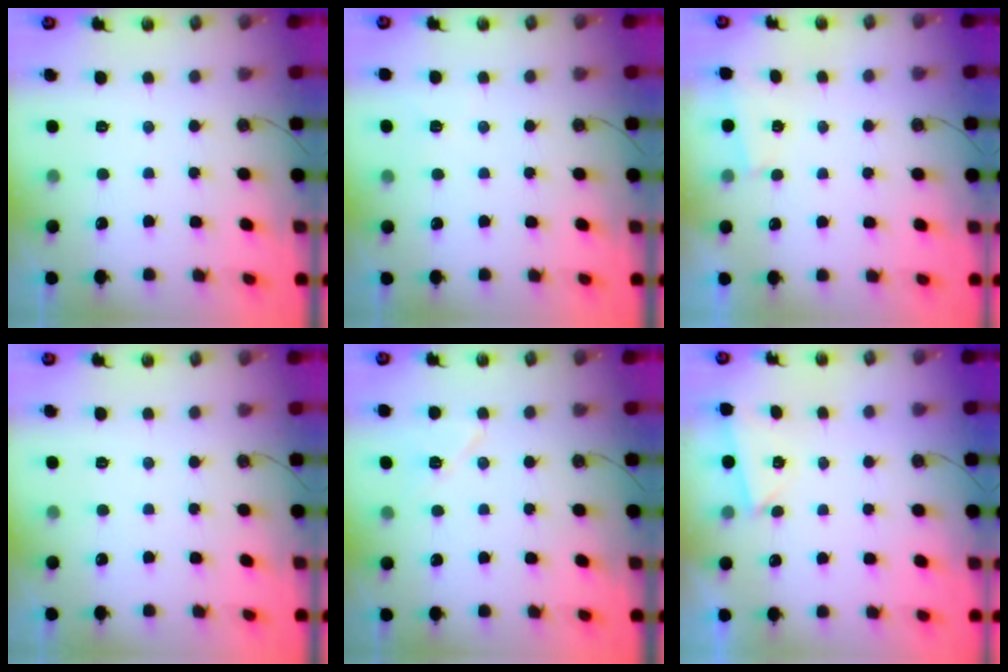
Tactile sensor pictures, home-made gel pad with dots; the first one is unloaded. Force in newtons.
{"total": 3.0, "press": 2.1, "slide": 2.2}
{"total": 1.1, "press": 1.0, "slide": 0.3}
{"total": 0.0}
{"total": 7.0, "press": 7.0, "slide": 0.5}
{"total": 2.9, "press": 0.8, "slide": 2.7}